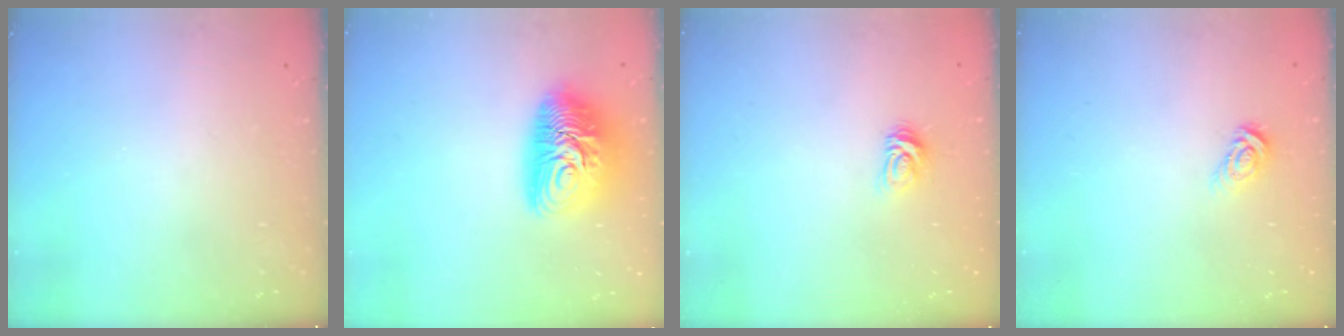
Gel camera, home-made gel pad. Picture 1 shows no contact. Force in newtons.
{"total": 13.2, "press": 13.2, "slide": 1.0}
{"total": 4.4, "press": 4.4, "slide": 0.5}
{"total": 5.9, "press": 5.9, "slide": 0.4}